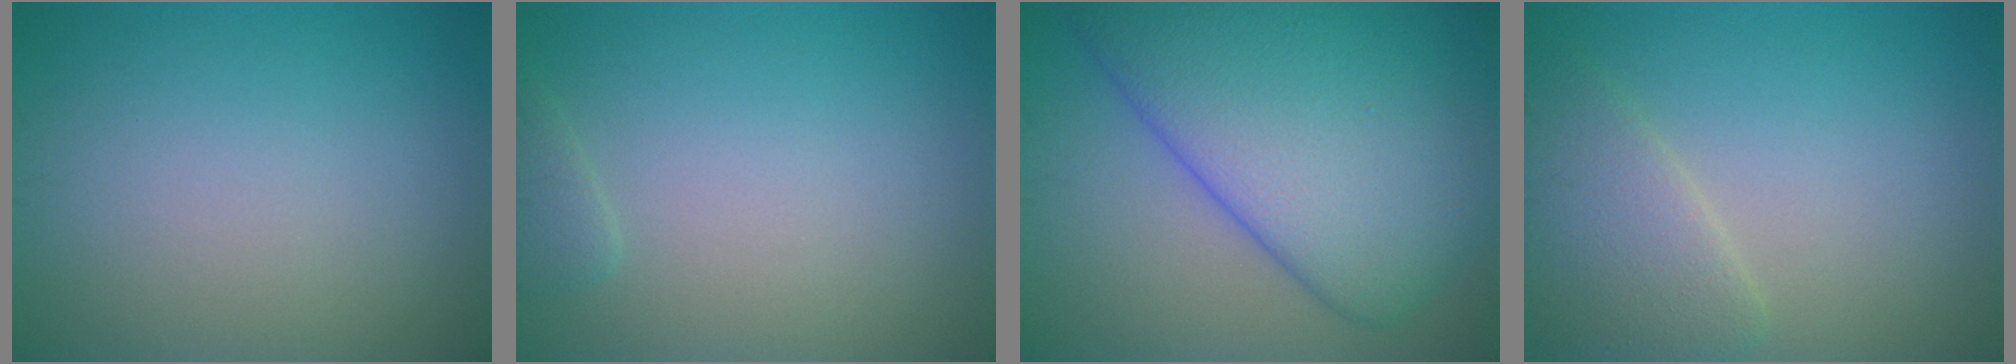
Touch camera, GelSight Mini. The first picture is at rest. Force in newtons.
{"total": 1.2, "press": 1.2, "slide": 0.1}
{"total": 14.2, "press": 14.2, "slide": 0.4}
{"total": 4.0, "press": 4.0, "slide": 0.1}